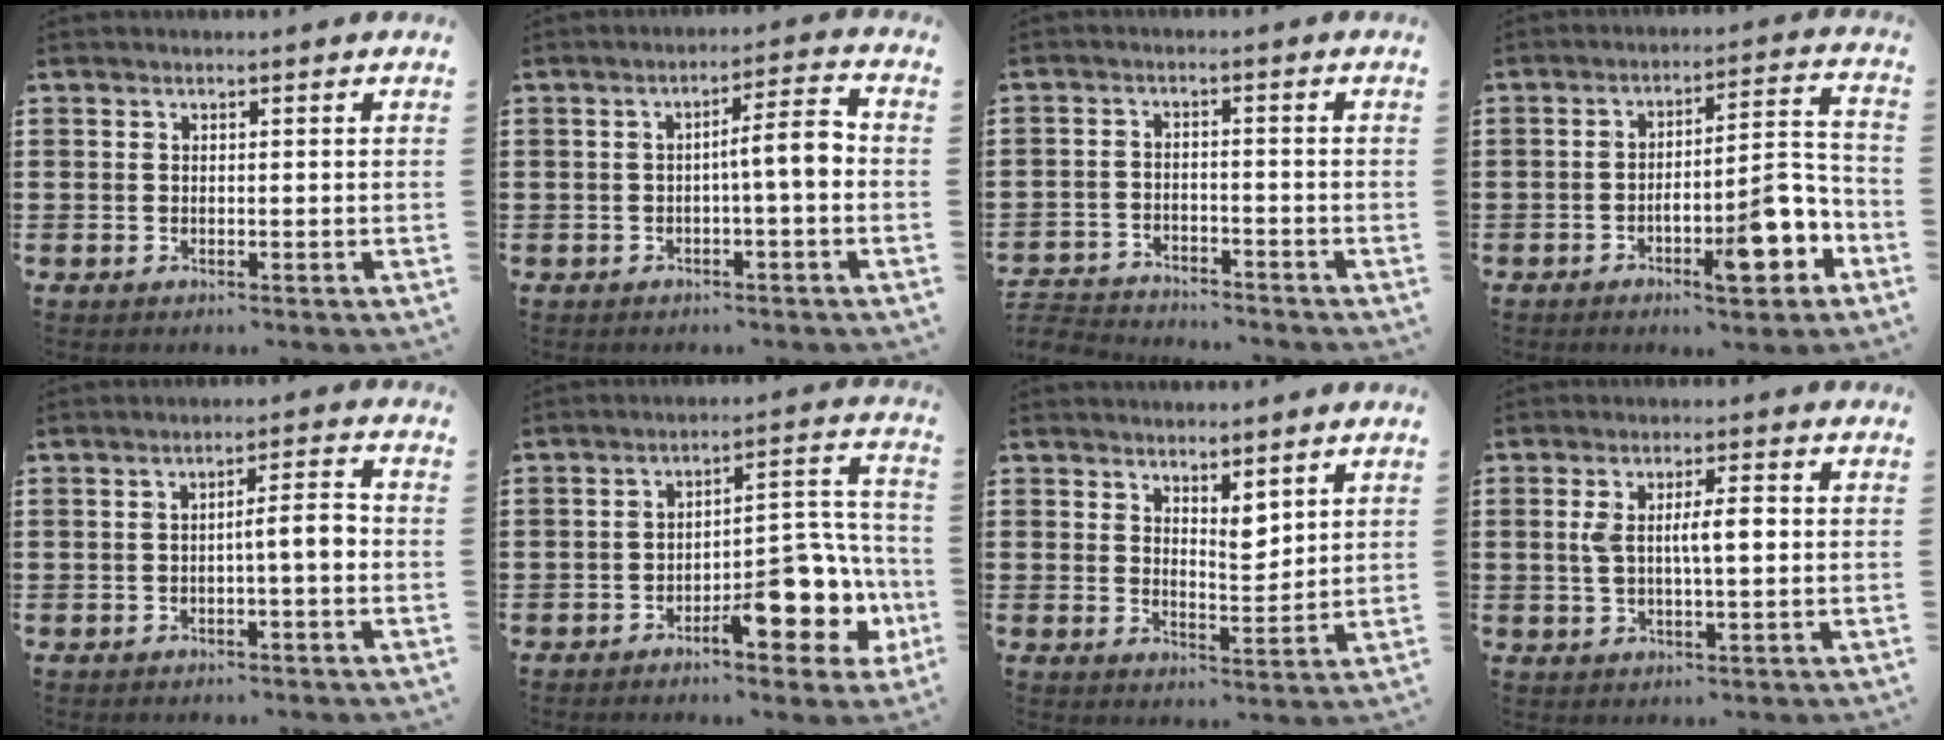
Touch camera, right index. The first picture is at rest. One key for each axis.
{"total": 5.5, "fx": -0.4, "fy": 0.7, "fz": 5.4, "tx": -0.100, "ty": 0.006, "tz": -0.012}
{"total": 3.2, "fx": -3.1, "fy": 0.4, "fz": -0.2, "tx": -0.013, "ty": -0.001, "tz": -0.071}
{"total": 10.6, "fx": -5.1, "fy": 3.3, "fz": 8.7, "tx": -0.110, "ty": 0.002, "tz": -0.088}
{"total": 4.2, "fx": -0.9, "fy": 0.5, "fz": 4.1, "tx": -0.073, "ty": 0.005, "tz": -0.019}
{"total": 10.8, "fx": -5.8, "fy": 4.3, "fz": 8.0, "tx": -0.085, "ty": 0.008, "tz": -0.102}
{"total": 3.9, "fx": 3.1, "fy": 1.5, "fz": 1.8, "tx": -0.027, "ty": -0.009, "tz": 0.053}
{"total": 5.4, "fx": 0.5, "fy": 1.7, "fz": 5.1, "tx": -0.104, "ty": 0.003, "tz": 0.003}